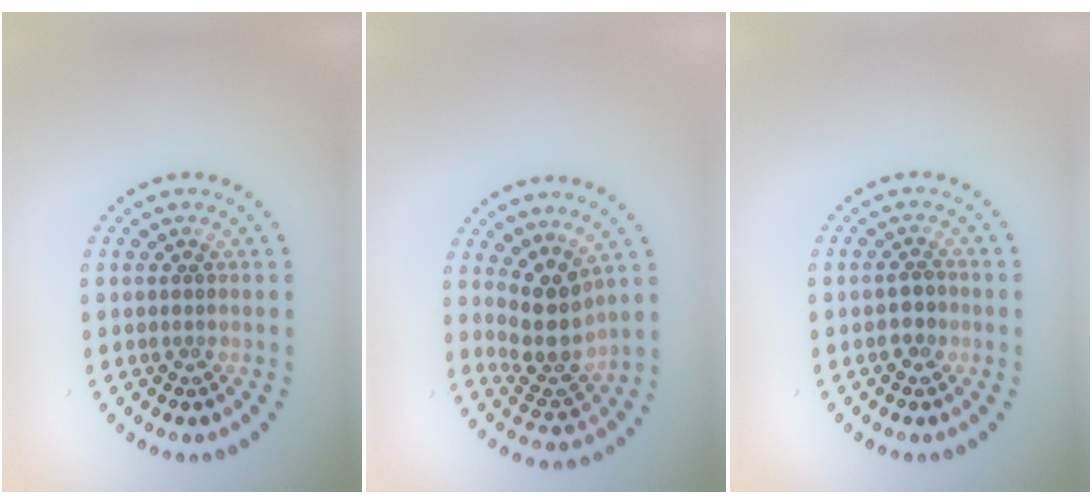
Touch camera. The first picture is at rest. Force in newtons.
{"total": 4.0, "press": 3.1, "slide": 2.5}
{"total": 1.9, "press": 1.8, "slide": 0.6}